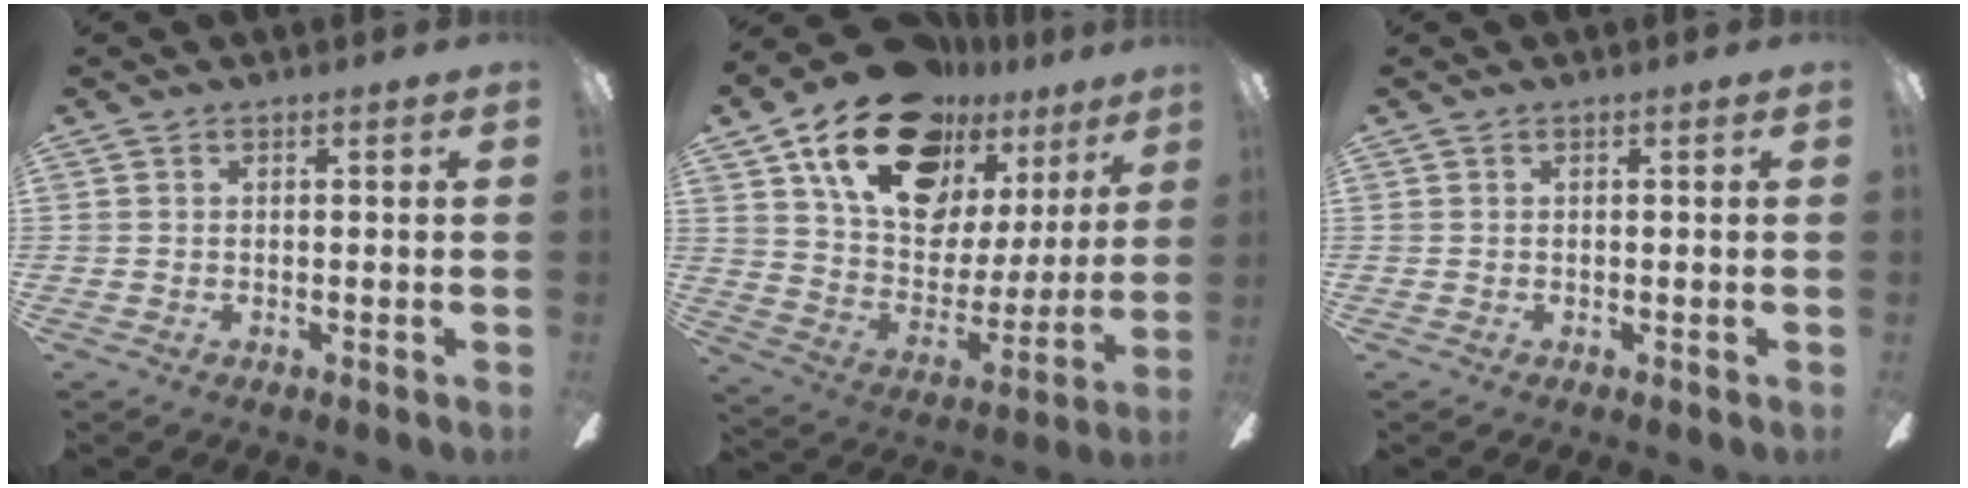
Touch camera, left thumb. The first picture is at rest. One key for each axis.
{"total": 23.2, "fx": 15.5, "fy": 12.9, "fz": 11.4, "tx": -0.190, "ty": -0.090, "tz": 0.282}
{"total": 0.0}